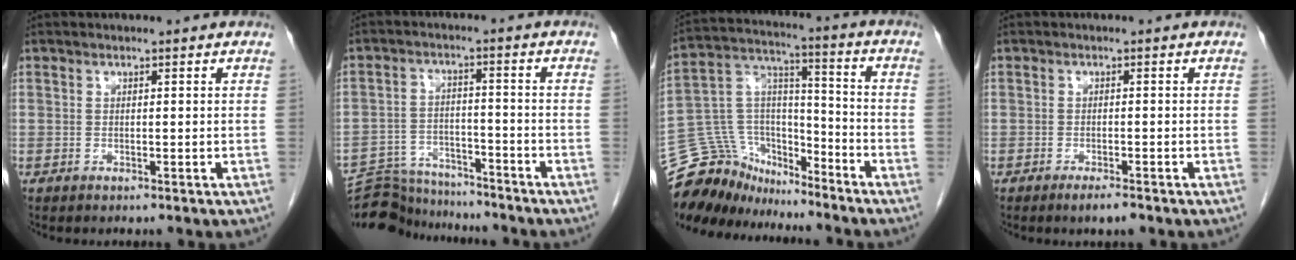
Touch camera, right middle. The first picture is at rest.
{"total": 12.3, "force": [-11.9, 2.7, 1.5], "torque": [-0.029, 0.016, -0.183]}
{"total": 14.5, "force": [-13.4, 5.1, 1.9], "torque": [-0.038, 0.057, -0.244]}
{"total": 2.2, "force": [-1.6, 0.3, 1.5], "torque": [-0.027, -0.004, -0.023]}